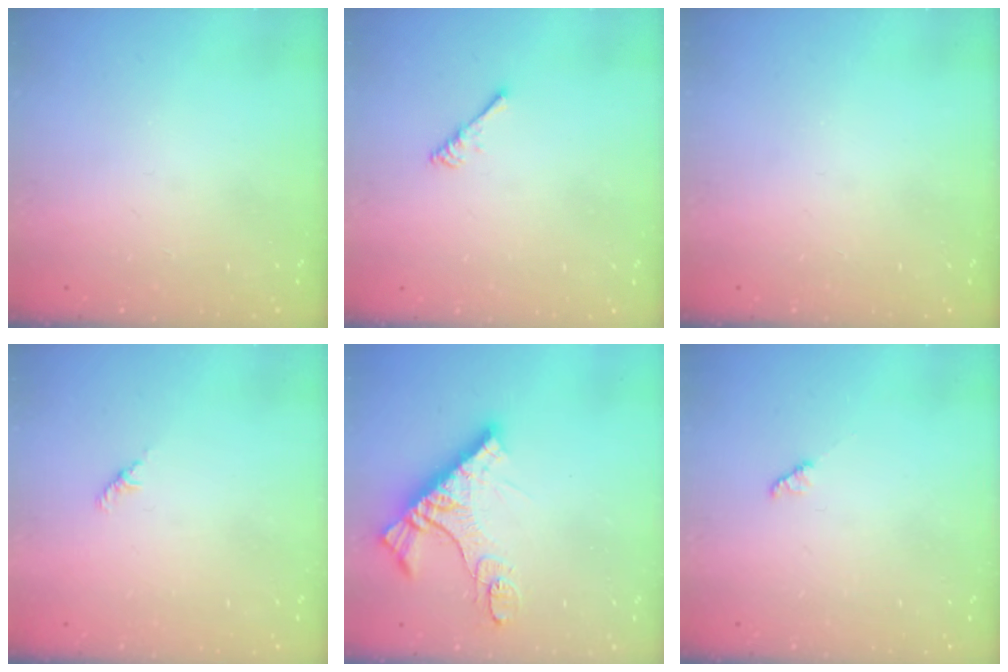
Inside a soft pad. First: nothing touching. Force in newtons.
{"total": 2.7, "press": 2.6, "slide": 0.5}
{"total": 0.0}
{"total": 1.8, "press": 1.7, "slide": 0.6}
{"total": 12.3, "press": 12.2, "slide": 1.2}
{"total": 2.2, "press": 2.2, "slide": 0.3}